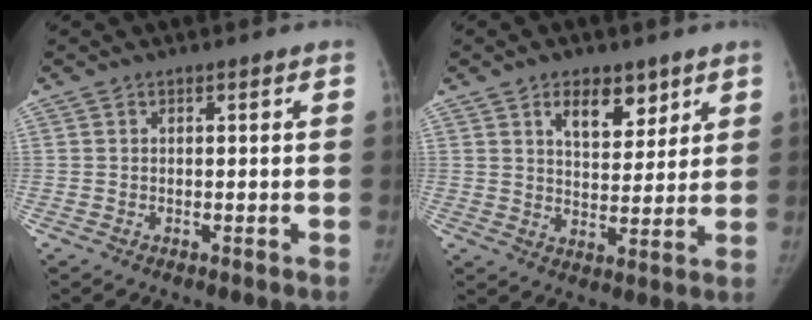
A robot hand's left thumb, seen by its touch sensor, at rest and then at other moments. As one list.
[{"total": 8.2, "force": [4.8, 4.5, 4.8], "torque": [-0.041, -0.030, 0.077]}]